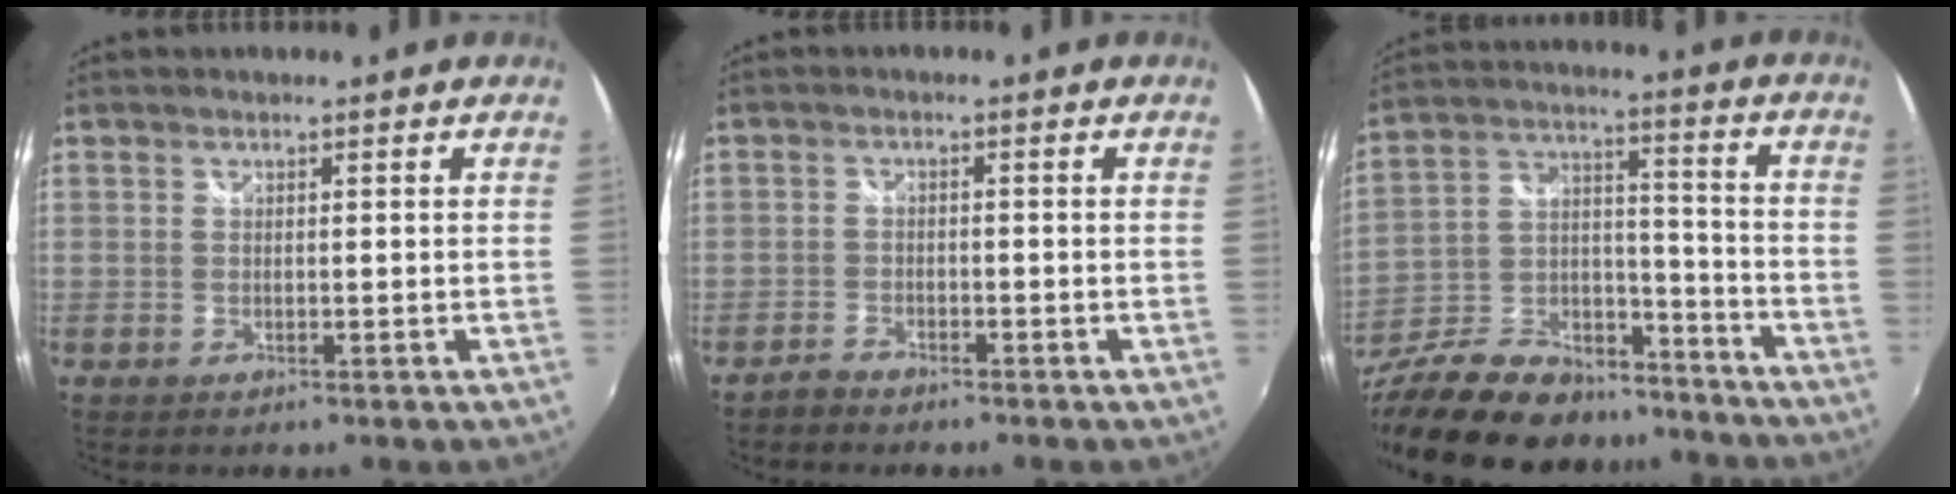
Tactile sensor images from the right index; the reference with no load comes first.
{"total": 2.4, "force": [-2.2, 0.7, 0.4], "torque": [-0.017, 0.000, -0.044]}
{"total": 28.9, "force": [-22.3, 13.2, 12.8], "torque": [-0.286, 0.034, -0.338]}